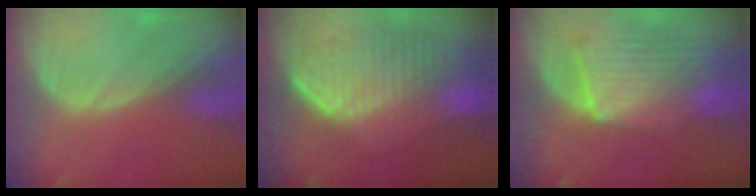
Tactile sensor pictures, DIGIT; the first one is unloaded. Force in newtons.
{"total": 10.9, "press": 9.5, "slide": 5.3}
{"total": 10.7, "press": 9.3, "slide": 5.4}